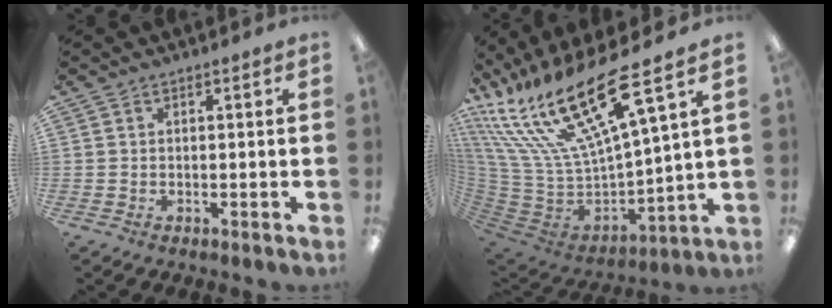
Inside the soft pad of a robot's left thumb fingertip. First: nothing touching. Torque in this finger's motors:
{"motor_torque": [2.19, 2.71, 1.72, -1.05, 0.30]}